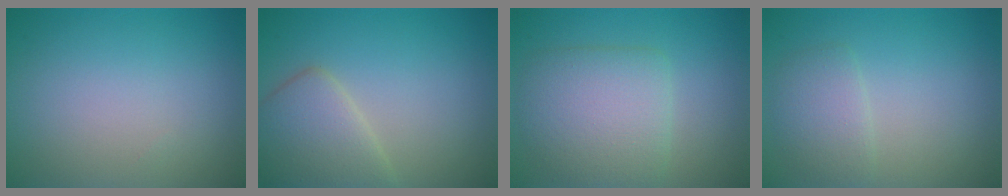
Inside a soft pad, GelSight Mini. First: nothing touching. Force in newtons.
{"total": 4.4, "press": 4.4, "slide": 0.3}
{"total": 5.3, "press": 5.3, "slide": 0.2}
{"total": 2.3, "press": 2.3, "slide": 0.0}